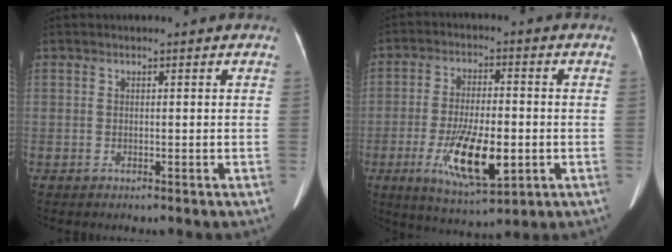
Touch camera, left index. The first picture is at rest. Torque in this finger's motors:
{"motor_torque": [1.23, 0.92, 0.31, 0.21]}